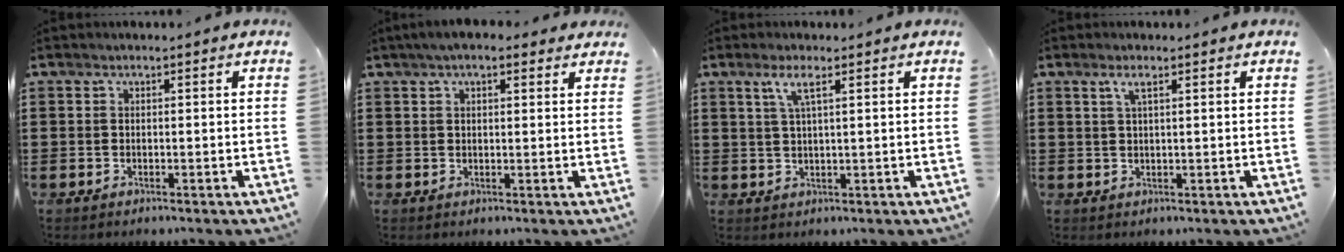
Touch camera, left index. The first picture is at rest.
{"total": 3.5, "force": [2.4, 1.2, 2.2], "torque": [-0.049, 0.009, 0.043]}
{"total": 3.4, "force": [1.6, 0.4, 3.0], "torque": [-0.065, 0.002, 0.026]}
{"total": 2.0, "force": [1.0, 0.3, 1.8], "torque": [-0.038, 0.002, 0.016]}